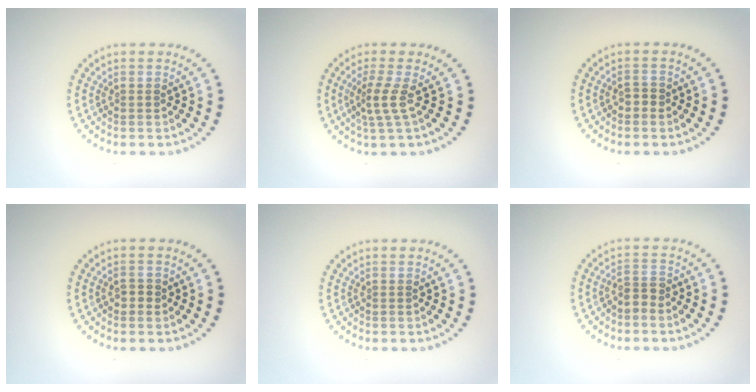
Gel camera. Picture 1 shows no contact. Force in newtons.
{"total": 2.4, "press": 1.6, "slide": 1.7}
{"total": 0.9, "press": 0.8, "slide": 0.4}
{"total": 0.9, "press": 0.9, "slide": 0.2}
{"total": 0.0}
{"total": 1.9, "press": 1.5, "slide": 1.2}